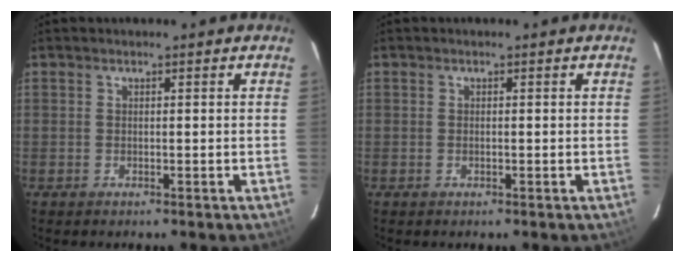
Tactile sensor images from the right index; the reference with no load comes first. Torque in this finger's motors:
{"motor_torque": [-0.12, 0.02, 0.01, -0.01]}